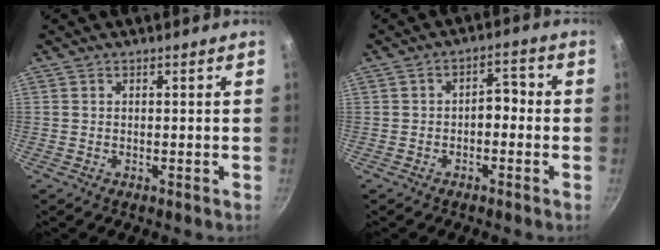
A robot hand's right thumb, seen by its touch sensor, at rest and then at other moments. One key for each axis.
{"total": 4.0, "fx": -1.0, "fy": 2.5, "fz": 2.9, "tx": -0.018, "ty": 0.024, "tz": -0.020}